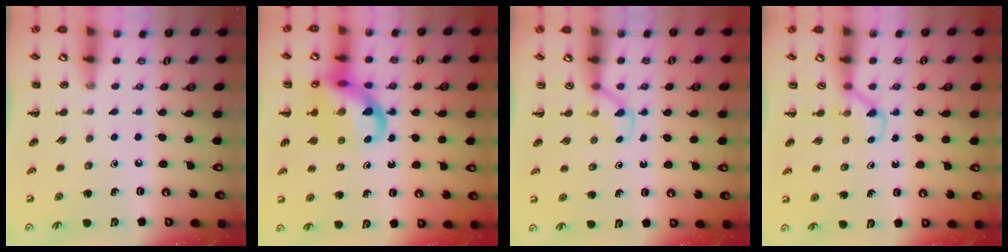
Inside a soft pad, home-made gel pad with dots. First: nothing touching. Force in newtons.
{"total": 14.3, "press": 14.0, "slide": 2.9}
{"total": 3.0, "press": 2.8, "slide": 1.1}
{"total": 3.0, "press": 2.8, "slide": 0.9}